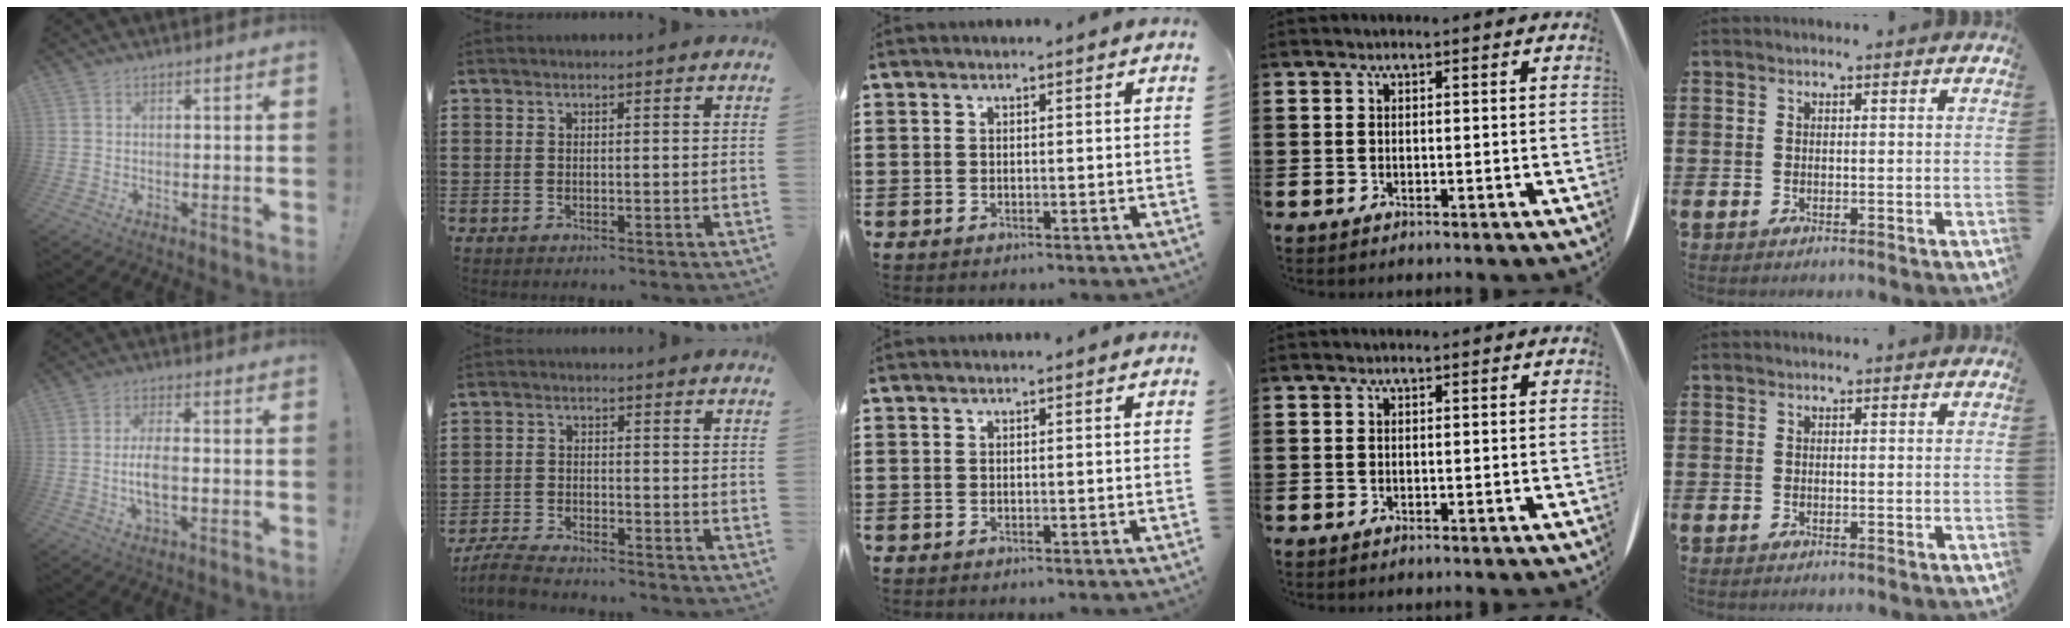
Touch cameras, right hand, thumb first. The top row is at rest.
{"thumb": {"total": 5.9, "force": [-0.9, 2.3, 5.4], "torque": [-0.111, -0.001, -0.019]}, "index": {"total": 4.1, "force": [-4.0, 0.4, 0.9], "torque": [-0.031, -0.002, -0.084]}}